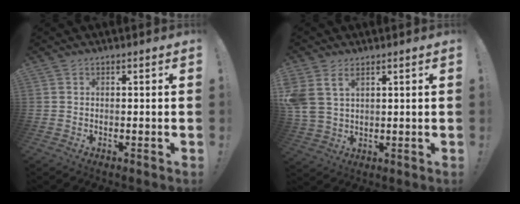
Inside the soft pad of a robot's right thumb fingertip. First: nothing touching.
{"total": 6.5, "force": [3.3, 4.1, 3.8], "torque": [-0.070, -0.013, 0.067]}